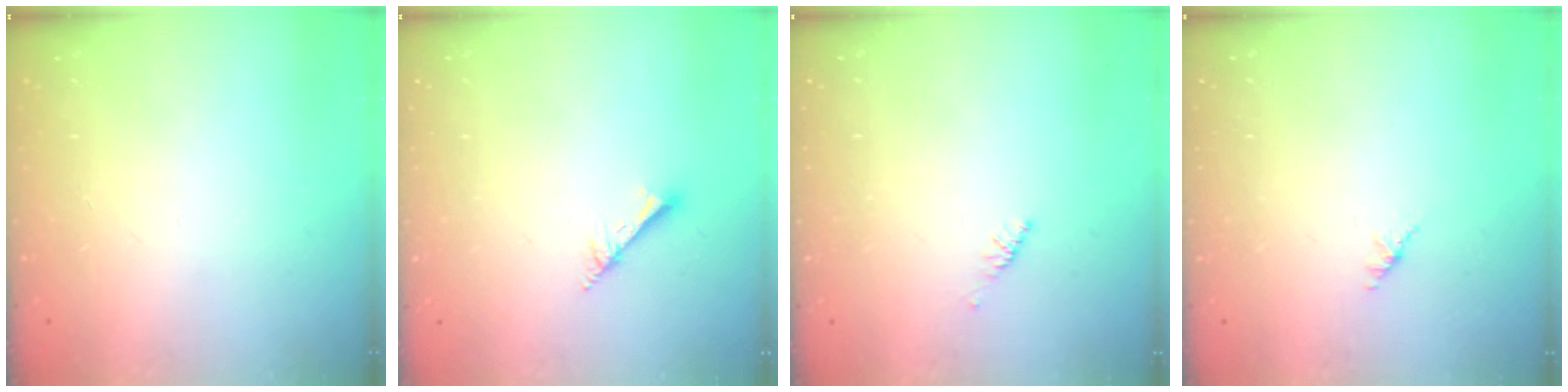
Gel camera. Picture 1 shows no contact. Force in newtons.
{"total": 1.7, "press": 1.6, "slide": 0.1}
{"total": 2.4, "press": 2.3, "slide": 0.7}
{"total": 1.4, "press": 1.3, "slide": 0.4}